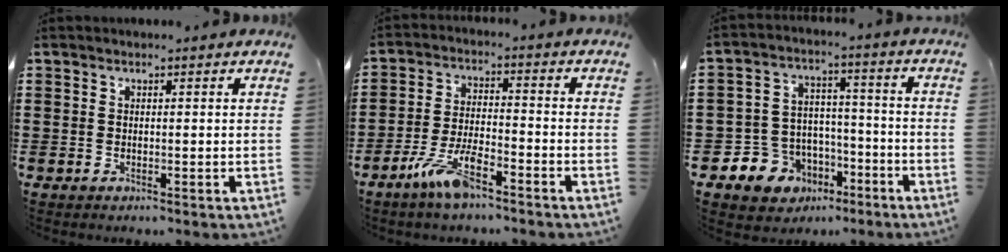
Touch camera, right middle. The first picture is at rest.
{"total": 7.2, "force": [-4.9, 1.8, 5.0], "torque": [-0.113, -0.001, -0.094]}
{"total": 7.0, "force": [-4.3, 5.5, 0.5], "torque": [-0.043, 0.014, -0.083]}